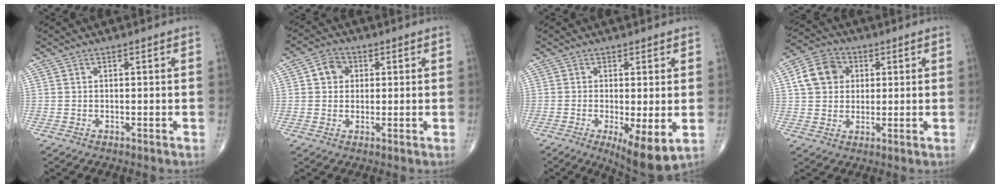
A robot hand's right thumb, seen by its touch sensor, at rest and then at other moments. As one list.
[{"total": 4.6, "force": [1.0, 4.0, 2.1], "torque": [-0.014, 0.005, 0.011]}, {"total": 8.4, "force": [-2.1, 2.4, 7.8], "torque": [-0.126, -0.025, -0.030]}, {"total": 8.9, "force": [1.9, 7.5, 4.5], "torque": [-0.064, 0.007, 0.026]}]